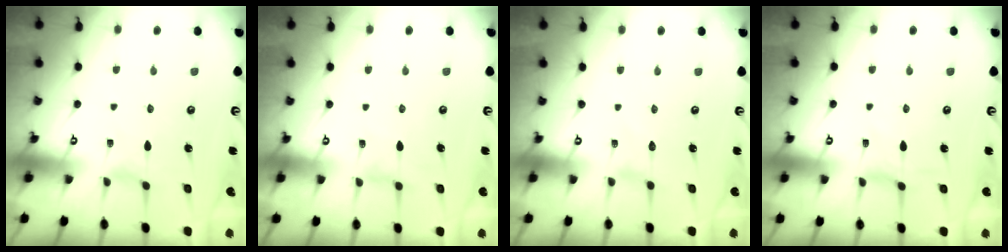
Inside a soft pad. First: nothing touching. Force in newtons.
{"total": 2.5, "press": 2.4, "slide": 0.4}
{"total": 0.0}
{"total": 0.0}